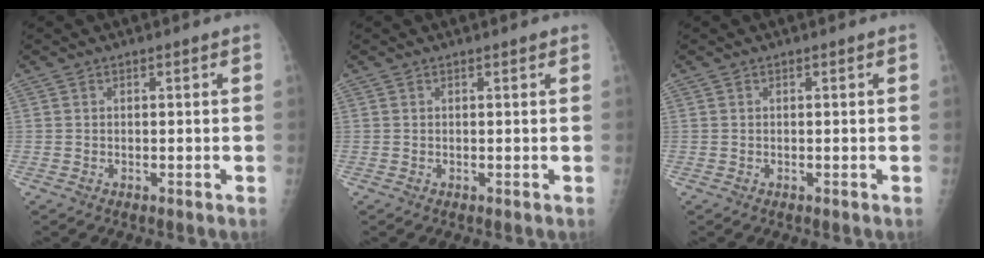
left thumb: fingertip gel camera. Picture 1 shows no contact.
{"total": 0.6, "force": [0.5, 0.2, 0.3], "torque": [-0.007, -0.003, 0.006]}
{"total": 0.0}